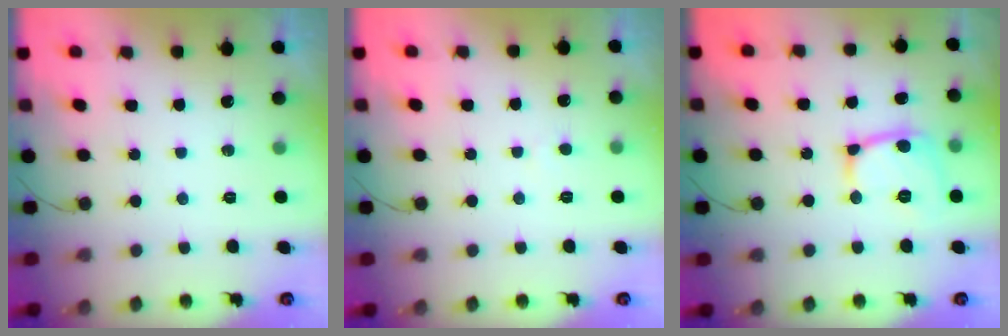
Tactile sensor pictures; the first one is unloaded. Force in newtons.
{"total": 1.6, "press": 1.6, "slide": 0.1}
{"total": 9.7, "press": 9.6, "slide": 1.2}